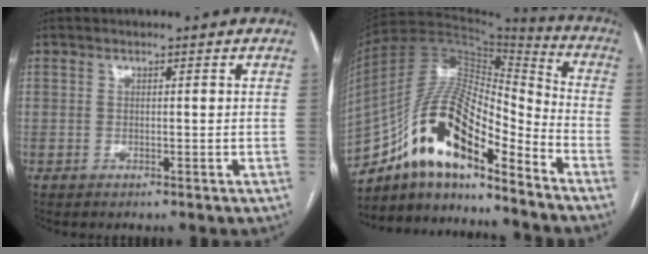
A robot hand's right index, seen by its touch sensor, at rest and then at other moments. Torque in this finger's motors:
{"motor_torque": [1.06, -1.08, 0.99, 0.21]}